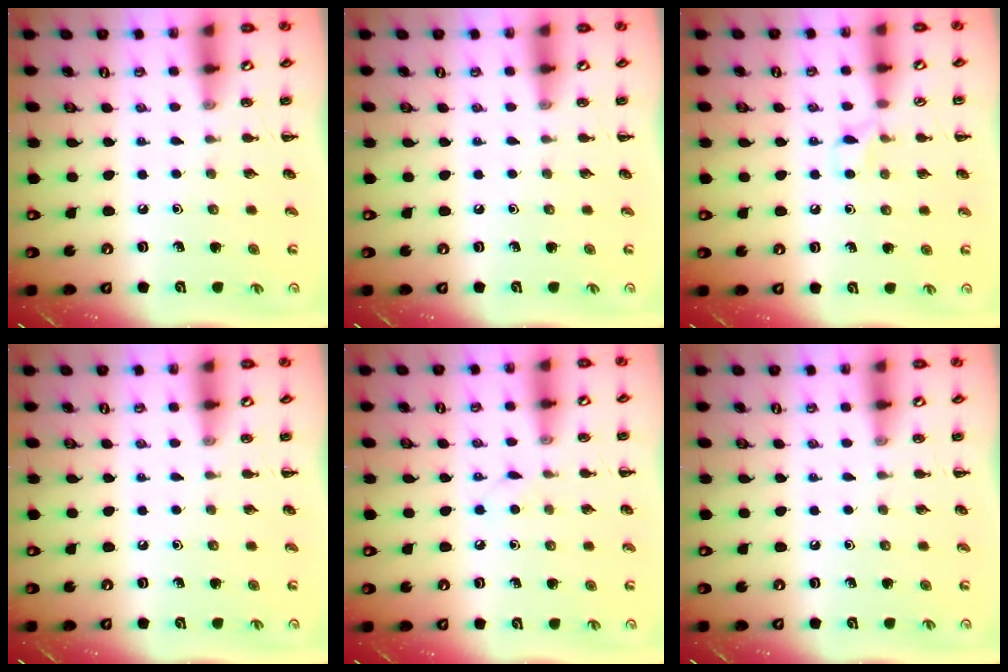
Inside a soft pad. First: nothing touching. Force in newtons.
{"total": 0.0}
{"total": 4.3, "press": 4.0, "slide": 1.7}
{"total": 0.0}
{"total": 2.9, "press": 2.8, "slide": 1.0}
{"total": 0.0}